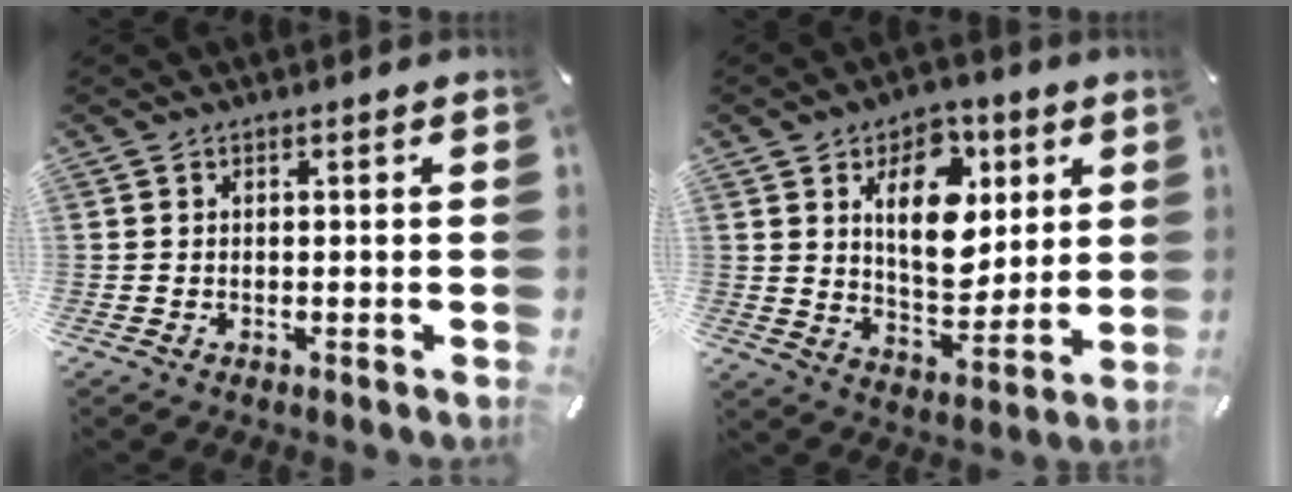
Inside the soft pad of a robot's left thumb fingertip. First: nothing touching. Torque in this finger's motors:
{"motor_torque": [2.07, 2.04, 1.20, -1.00, 0.46]}